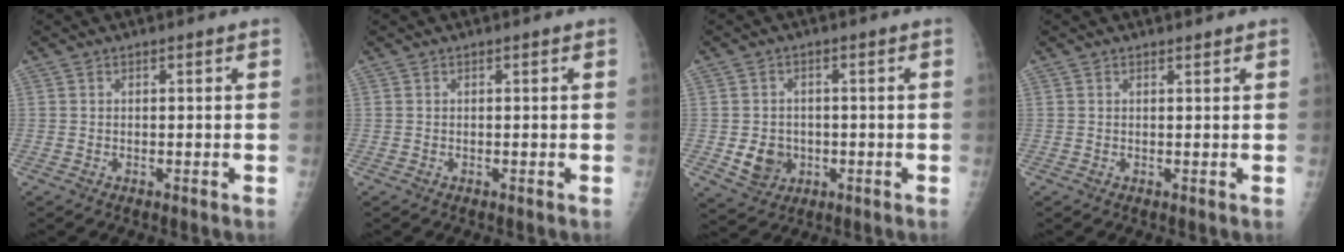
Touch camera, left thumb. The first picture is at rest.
{"total": 0.0}
{"total": 5.8, "force": [-1.0, 5.1, 2.6], "torque": [-0.022, 0.004, -0.007]}
{"total": 0.6, "force": [0.6, 0.1, 0.1], "torque": [-0.003, -0.005, 0.009]}